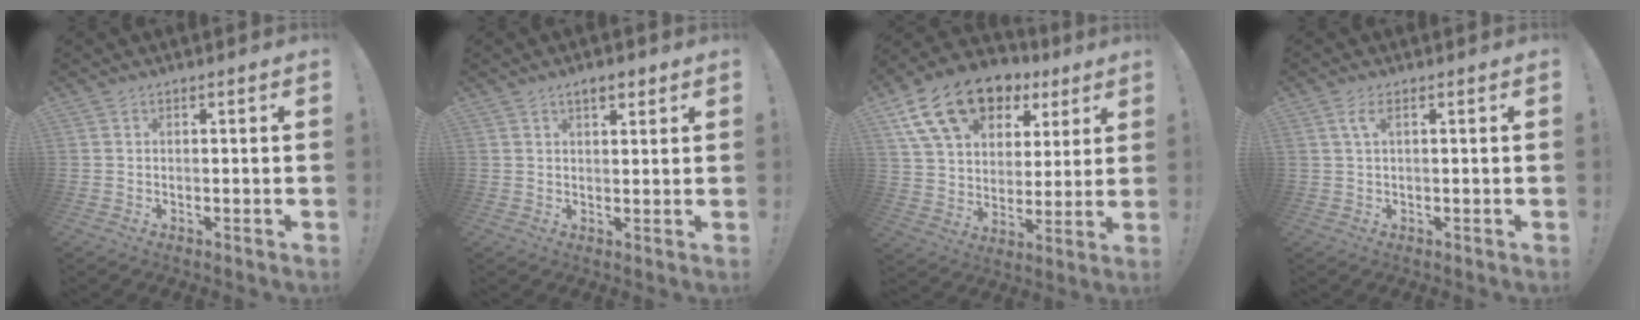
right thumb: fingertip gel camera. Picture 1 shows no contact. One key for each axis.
{"total": 4.0, "fx": 2.7, "fy": 1.6, "fz": 2.4, "tx": -0.030, "ty": -0.009, "tz": 0.044}
{"total": 19.2, "fx": 10.6, "fy": 12.1, "fz": 10.5, "tx": -0.172, "ty": -0.051, "tz": 0.196}
{"total": 2.8, "fx": 1.0, "fy": 0.6, "fz": 2.5, "tx": -0.046, "ty": 0.000, "tz": 0.017}